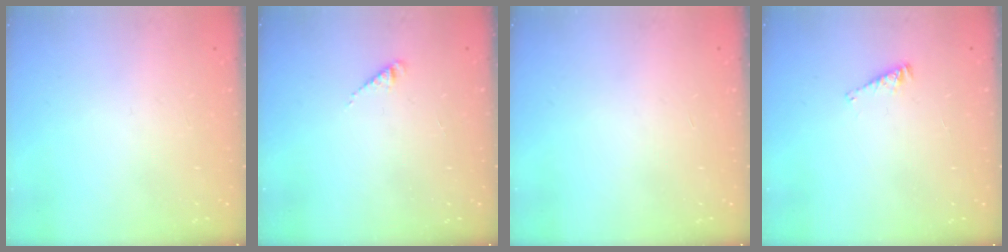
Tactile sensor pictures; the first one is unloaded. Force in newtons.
{"total": 2.3, "press": 2.3, "slide": 0.4}
{"total": 0.0}
{"total": 2.4, "press": 2.4, "slide": 0.4}